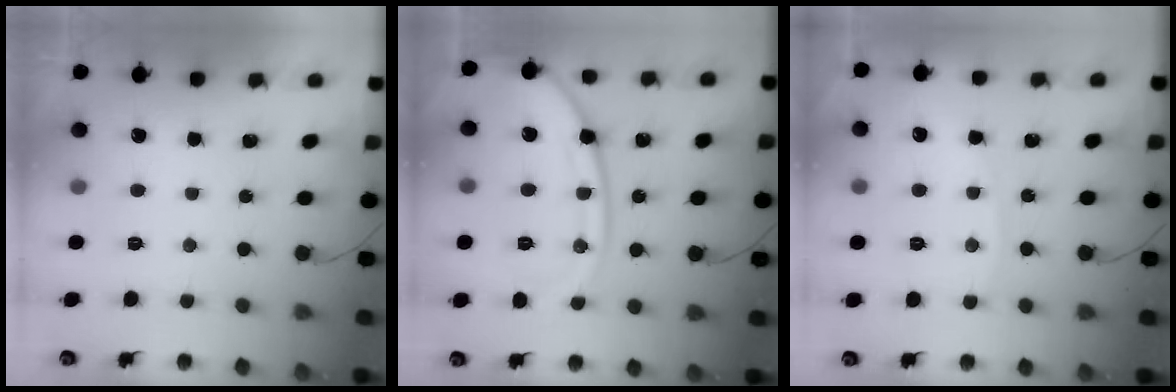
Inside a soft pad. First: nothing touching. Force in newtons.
{"total": 16.7, "press": 16.6, "slide": 1.9}
{"total": 4.4, "press": 4.4, "slide": 0.4}